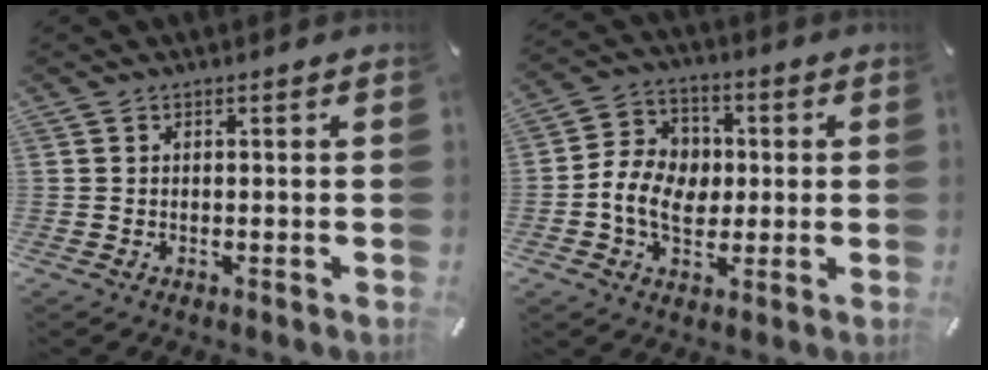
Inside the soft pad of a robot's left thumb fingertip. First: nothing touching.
{"total": 9.7, "force": [-1.1, 8.0, 5.3], "torque": [-0.108, 0.024, -0.015]}